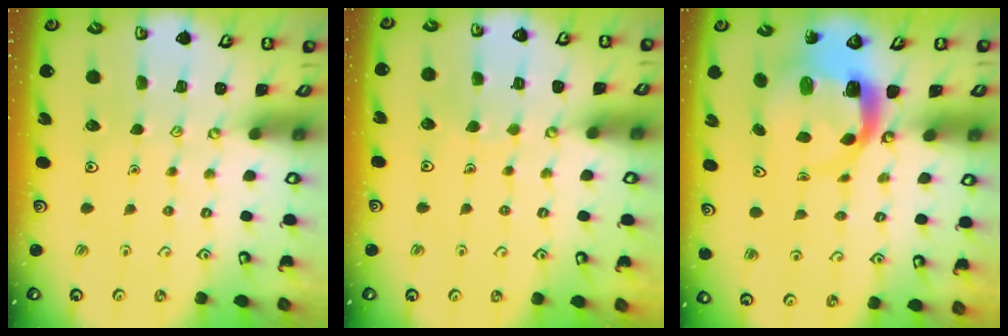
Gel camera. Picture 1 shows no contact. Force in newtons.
{"total": 4.0, "press": 3.9, "slide": 0.3}
{"total": 5.1, "press": 5.1, "slide": 0.7}